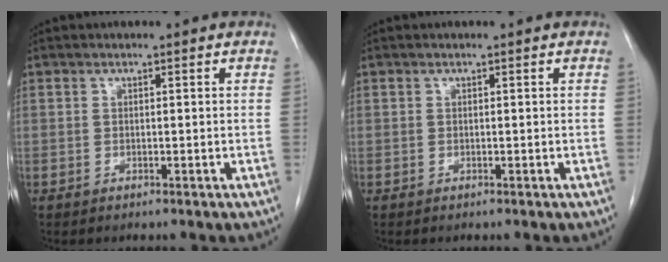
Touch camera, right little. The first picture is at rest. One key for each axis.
{"total": 0.0}